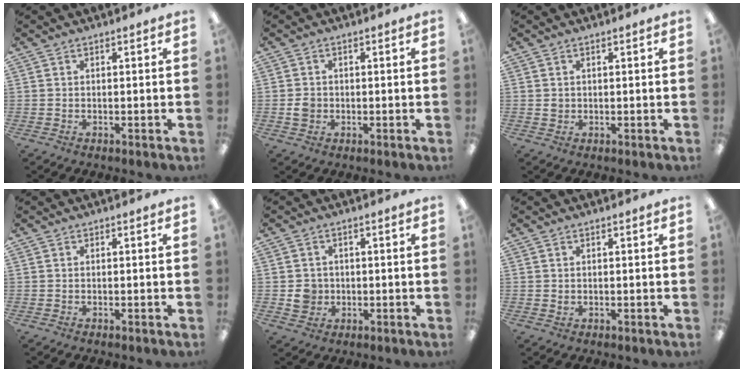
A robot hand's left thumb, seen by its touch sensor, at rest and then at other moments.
{"total": 2.5, "force": [-0.2, 2.2, 1.2], "torque": [-0.014, 0.001, -0.007]}
{"total": 1.4, "force": [0.6, 1.1, 0.5], "torque": [-0.012, 0.004, 0.010]}
{"total": 0.0}
{"total": 3.9, "force": [-0.2, 3.8, 1.1], "torque": [-0.007, 0.001, -0.004]}
{"total": 0.8, "force": [0.5, 0.6, 0.4], "torque": [-0.009, 0.003, 0.008]}